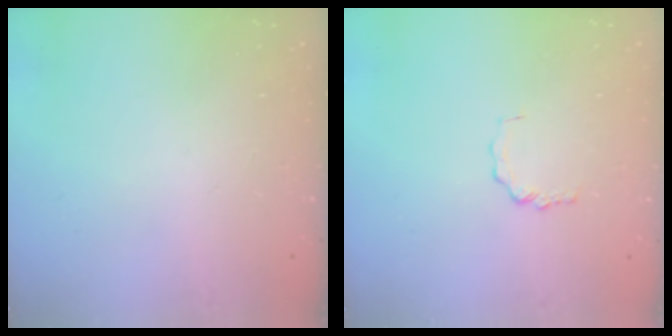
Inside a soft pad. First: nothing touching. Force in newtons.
{"total": 2.1, "press": 2.1, "slide": 0.3}